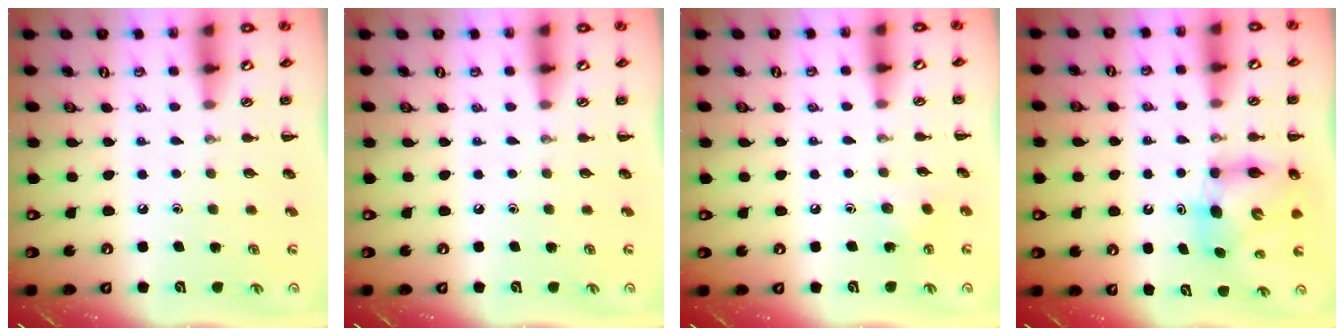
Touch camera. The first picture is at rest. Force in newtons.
{"total": 0.0}
{"total": 5.1, "press": 4.9, "slide": 1.4}
{"total": 6.4, "press": 6.3, "slide": 0.9}